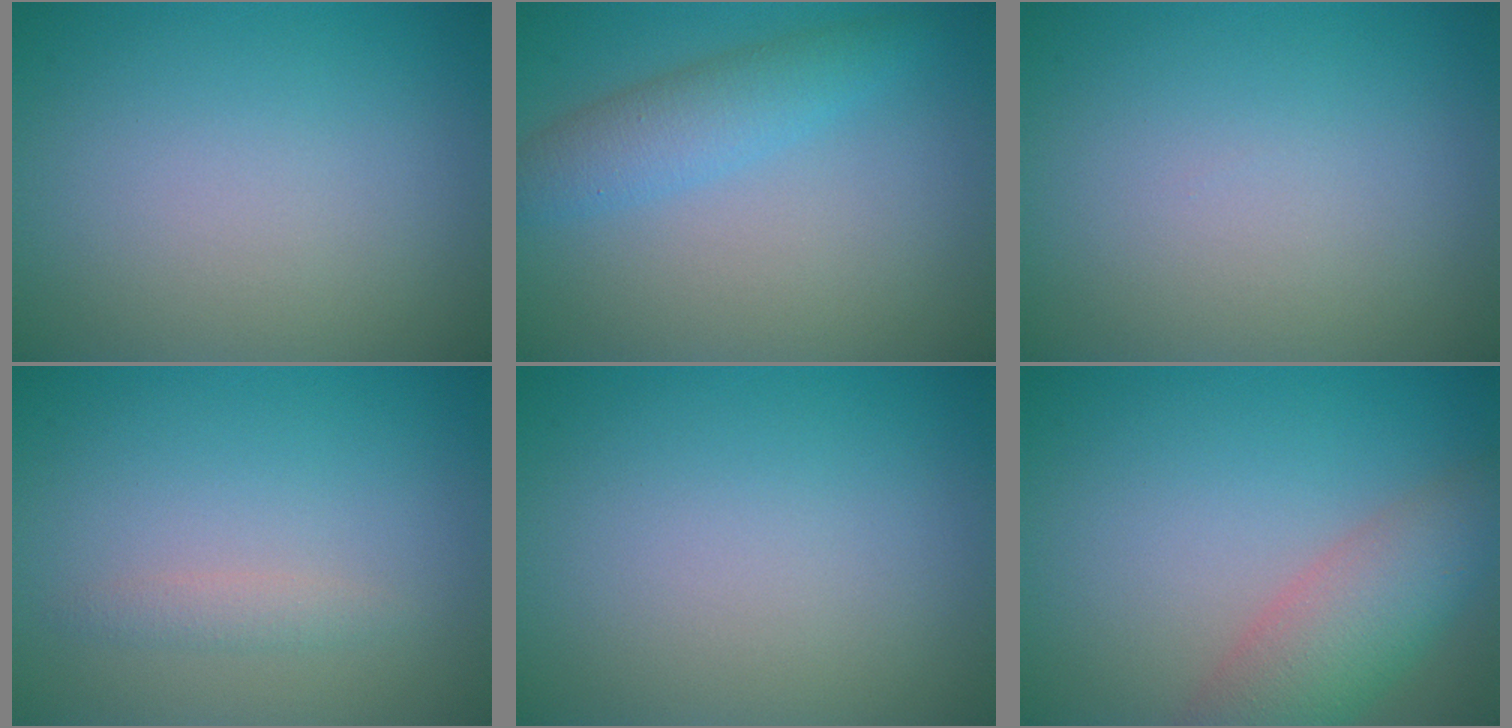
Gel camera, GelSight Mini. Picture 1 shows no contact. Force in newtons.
{"total": 3.2, "press": 3.2, "slide": 0.1}
{"total": 0.0}
{"total": 1.1, "press": 1.1, "slide": 0.0}
{"total": 0.0}
{"total": 5.3, "press": 5.3, "slide": 0.3}